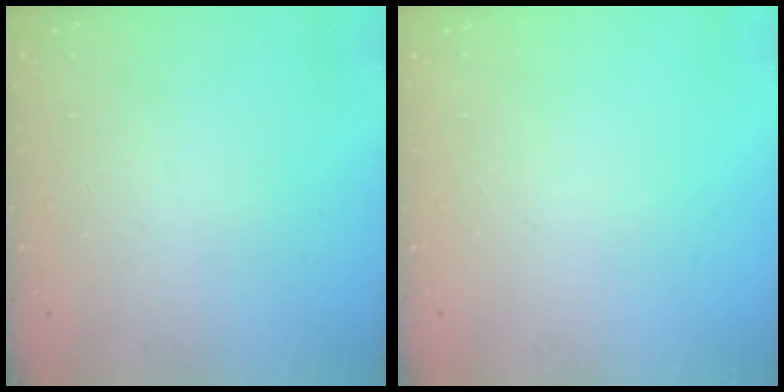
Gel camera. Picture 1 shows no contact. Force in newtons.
{"total": 0.0}